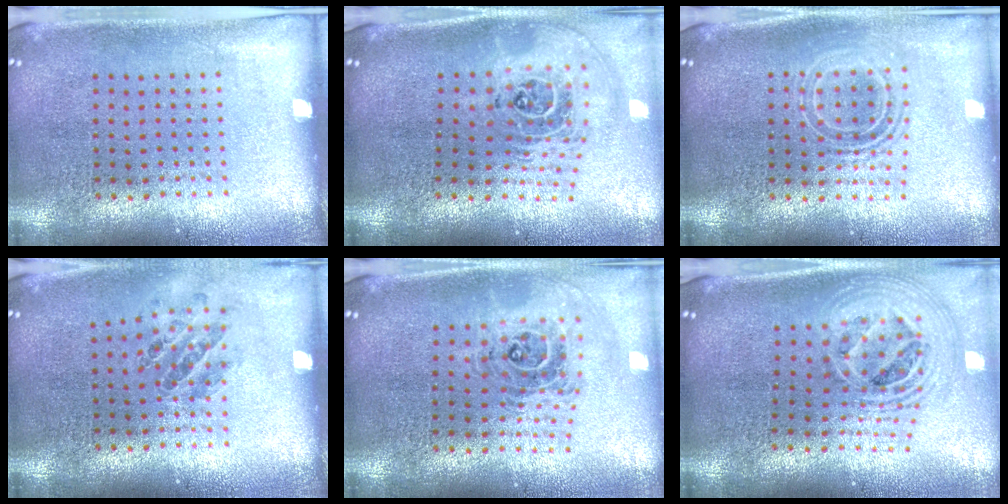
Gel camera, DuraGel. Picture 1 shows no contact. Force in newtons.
{"total": 2.6, "press": 1.8, "slide": 1.9}
{"total": 1.6, "press": 1.3, "slide": 0.9}
{"total": 0.9, "press": 0.9, "slide": 0.1}
{"total": 1.0, "press": 1.0, "slide": 0.3}
{"total": 2.5, "press": 1.8, "slide": 1.7}